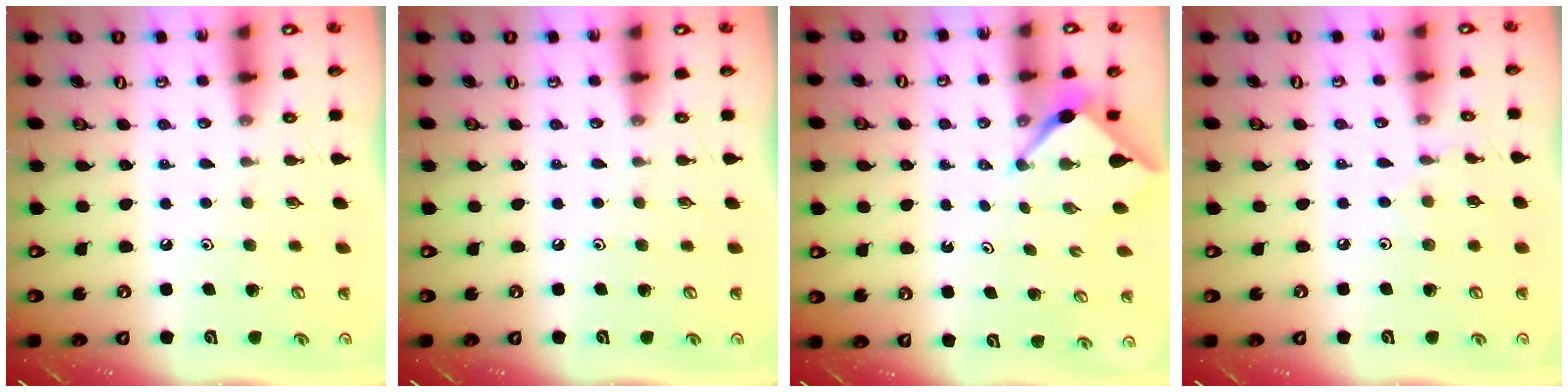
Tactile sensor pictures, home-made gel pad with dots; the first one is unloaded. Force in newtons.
{"total": 0.0}
{"total": 2.5, "press": 2.4, "slide": 0.3}
{"total": 2.7, "press": 2.7, "slide": 0.4}